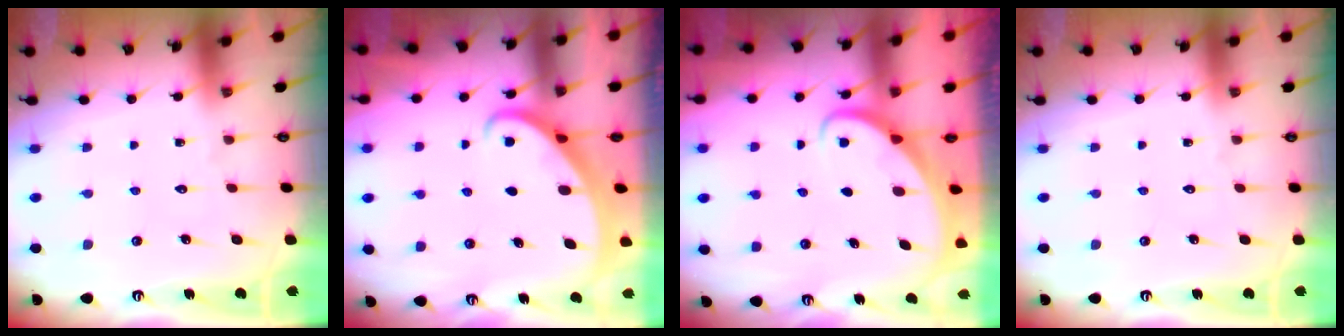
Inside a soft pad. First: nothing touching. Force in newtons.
{"total": 2.3, "press": 2.3, "slide": 0.1}
{"total": 2.2, "press": 2.2, "slide": 0.2}
{"total": 0.0}